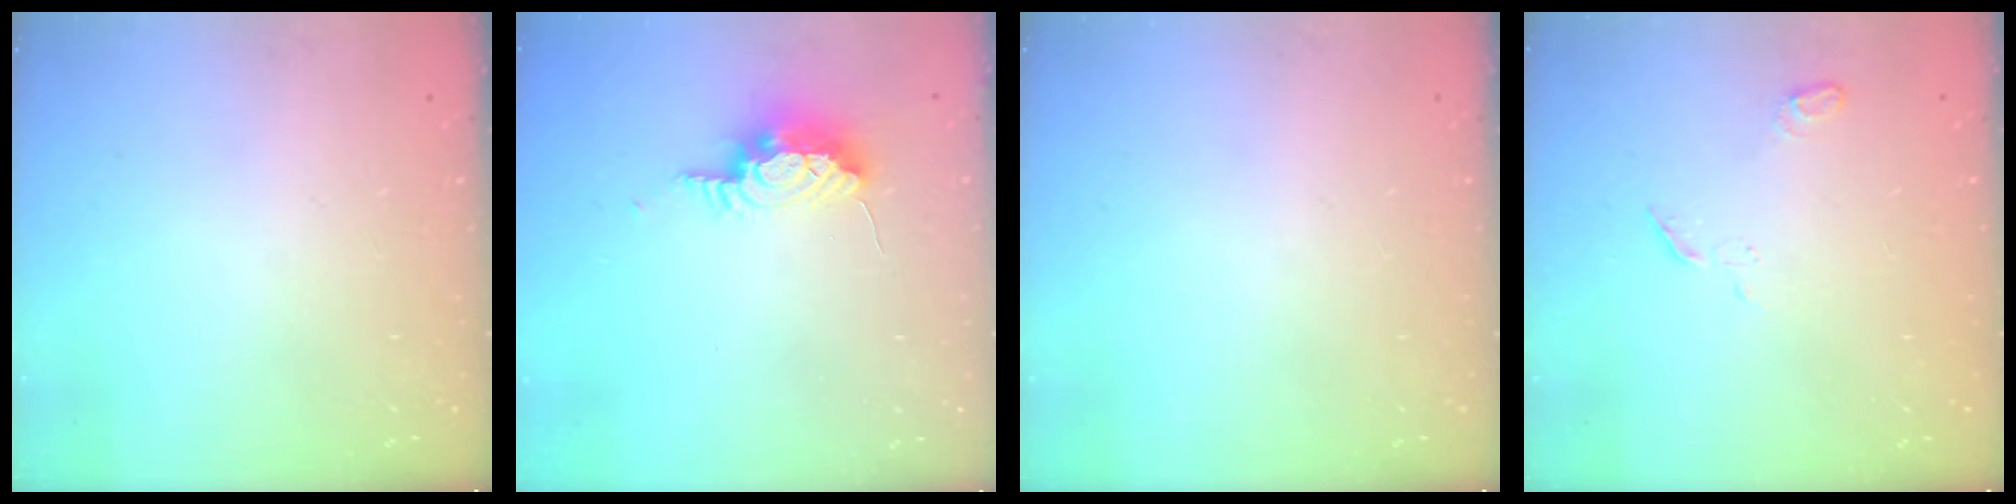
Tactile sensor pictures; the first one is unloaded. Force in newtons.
{"total": 15.3, "press": 10.2, "slide": 11.4}
{"total": 0.0}
{"total": 3.9, "press": 3.9, "slide": 0.5}